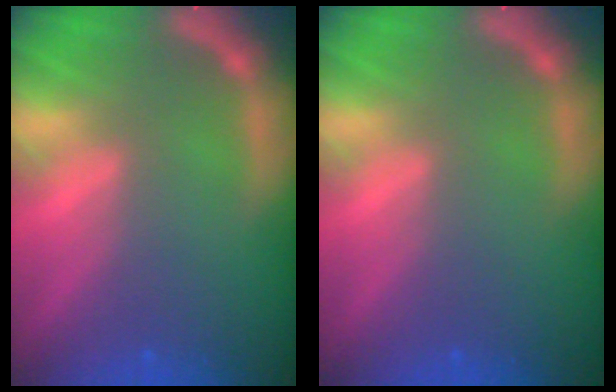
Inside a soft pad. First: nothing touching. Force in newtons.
{"total": 0.0}